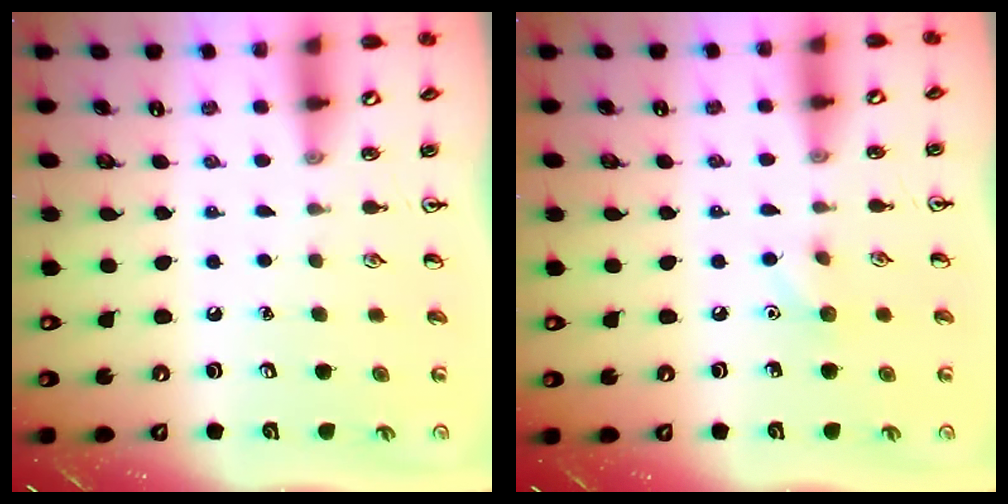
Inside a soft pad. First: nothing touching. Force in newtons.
{"total": 5.6, "press": 5.4, "slide": 1.6}